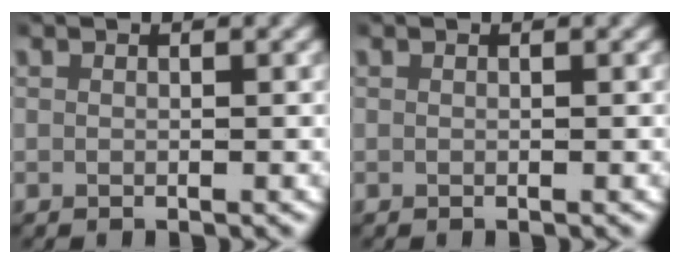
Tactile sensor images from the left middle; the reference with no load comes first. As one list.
[{"total": 0.0}]